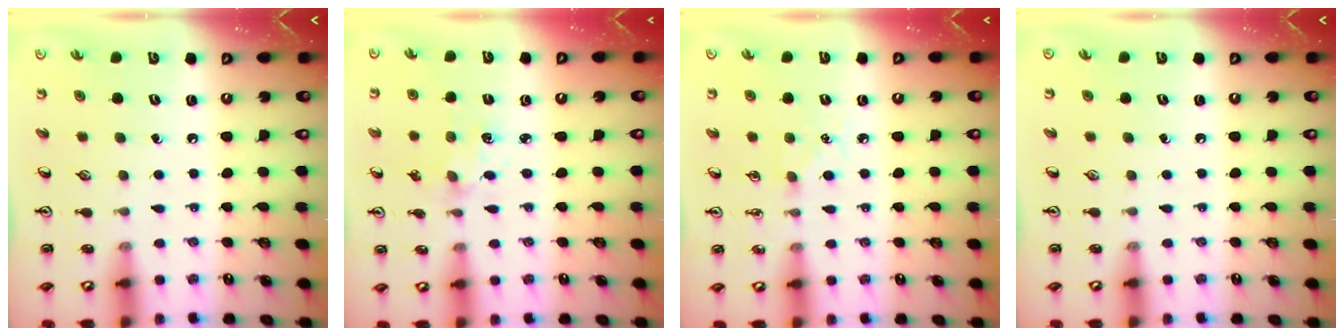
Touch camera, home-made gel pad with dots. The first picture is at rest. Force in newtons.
{"total": 1.6, "press": 1.6, "slide": 0.1}
{"total": 5.5, "press": 5.5, "slide": 0.5}
{"total": 0.0}